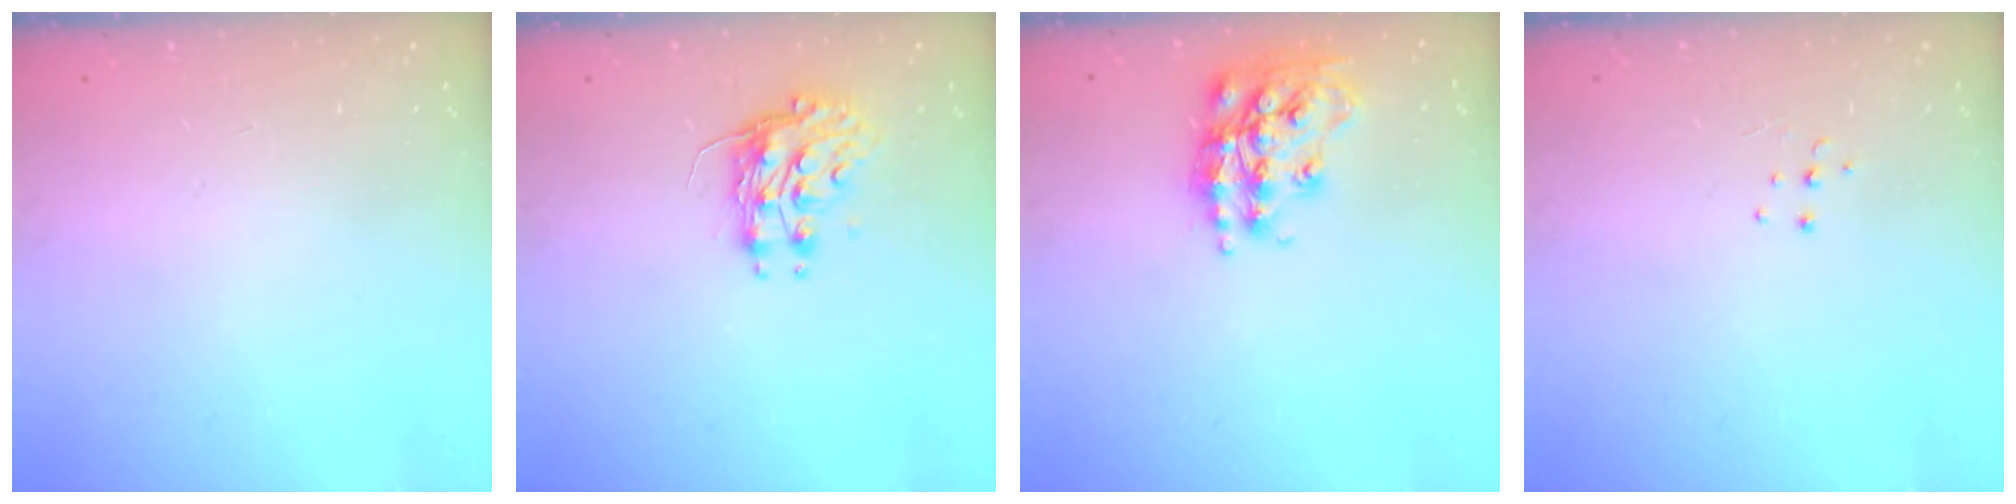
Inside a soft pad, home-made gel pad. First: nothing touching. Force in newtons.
{"total": 8.4, "press": 8.4, "slide": 0.3}
{"total": 17.2, "press": 17.2, "slide": 1.4}
{"total": 4.3, "press": 4.3, "slide": 0.3}